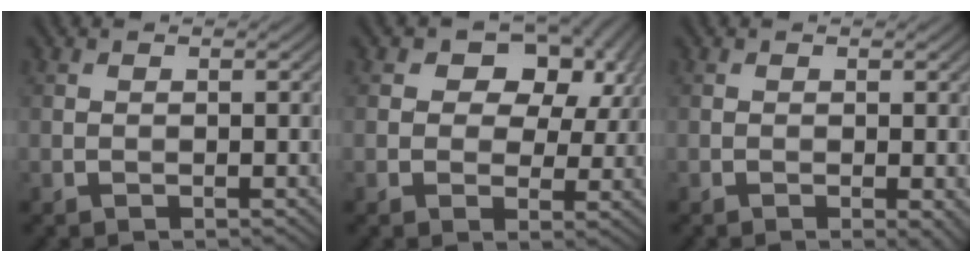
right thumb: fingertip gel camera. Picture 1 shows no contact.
{"total": 10.9, "force": [4.1, 7.6, 6.7], "torque": [-0.117, 0.021, 0.056]}
{"total": 1.4, "force": [-0.4, 0.3, 1.3], "torque": [-0.019, -0.006, -0.007]}